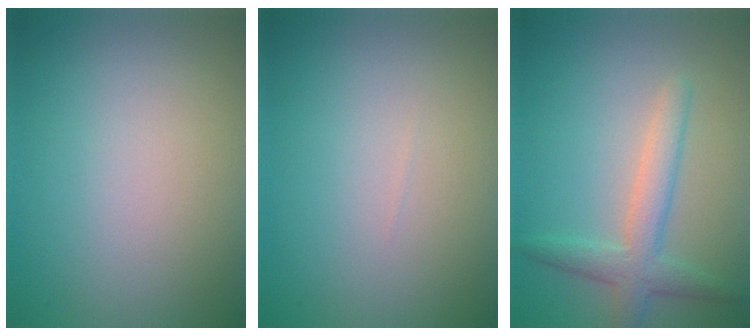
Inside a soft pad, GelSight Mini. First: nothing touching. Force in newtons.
{"total": 0.0}
{"total": 3.4, "press": 3.4, "slide": 0.1}